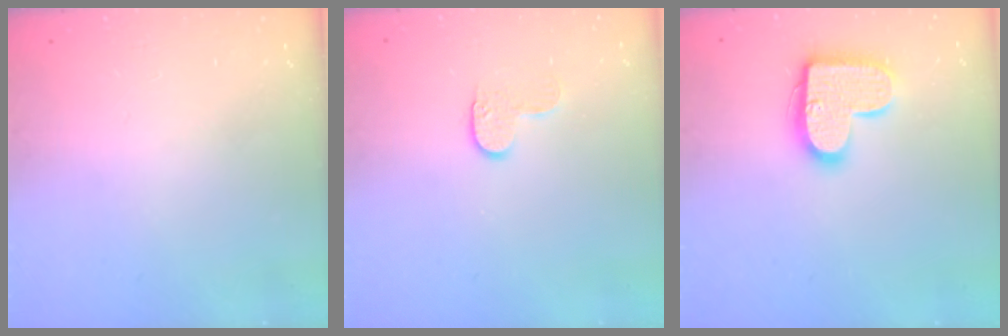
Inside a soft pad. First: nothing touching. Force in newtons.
{"total": 5.6, "press": 5.6, "slide": 0.5}
{"total": 14.4, "press": 14.4, "slide": 0.7}